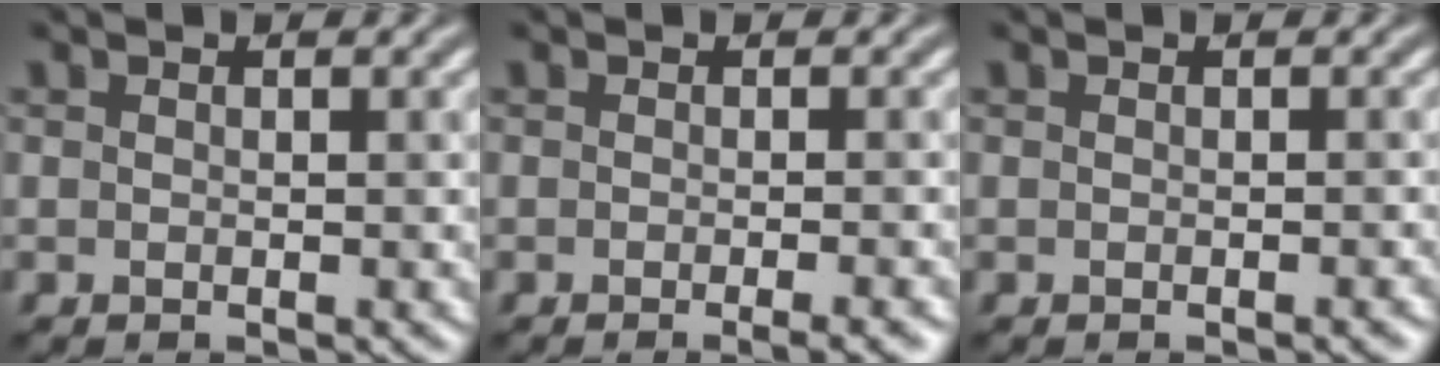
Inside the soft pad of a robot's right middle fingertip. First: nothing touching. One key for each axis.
{"total": 2.8, "fx": -1.2, "fy": 0.8, "fz": 2.3, "tx": -0.014, "ty": 0.001, "tz": -0.017}
{"total": 0.7, "fx": -0.4, "fy": 0.1, "fz": 0.6, "tx": -0.005, "ty": 0.001, "tz": -0.005}